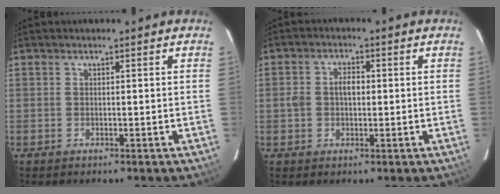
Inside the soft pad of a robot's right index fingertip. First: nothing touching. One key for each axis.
{"total": 3.9, "fx": 0.0, "fy": 2.7, "fz": 2.8, "tx": -0.050, "ty": 0.010, "tz": -0.001}